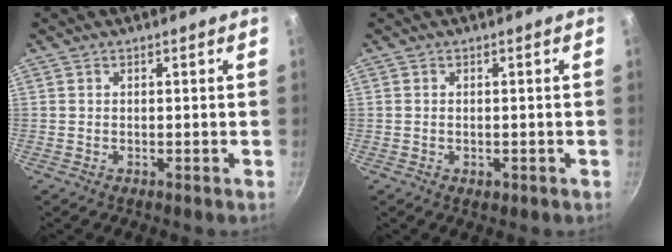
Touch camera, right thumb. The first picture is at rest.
{"total": 1.2, "force": [-0.5, 0.8, 0.8], "torque": [-0.010, -0.001, -0.007]}